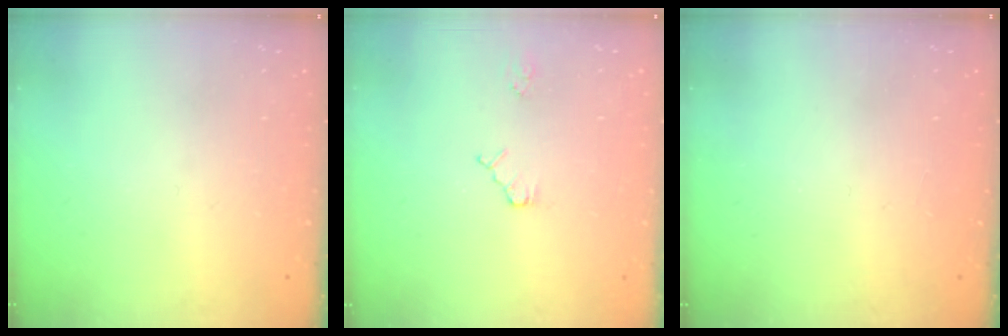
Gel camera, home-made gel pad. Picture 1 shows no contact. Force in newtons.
{"total": 1.9, "press": 1.9, "slide": 0.3}
{"total": 0.0}